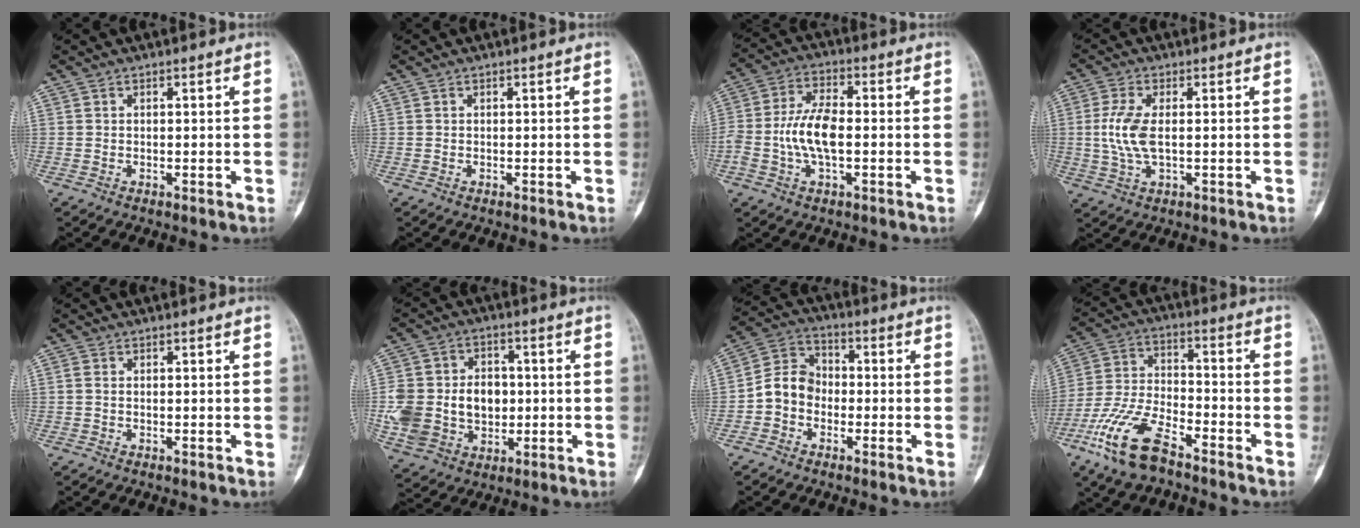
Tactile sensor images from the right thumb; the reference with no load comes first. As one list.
[{"total": 0.0}, {"total": 9.6, "force": [-1.4, 5.0, 8.1], "torque": [-0.161, 0.024, -0.032]}, {"total": 7.3, "force": [0.1, 3.6, 6.3], "torque": [-0.147, -0.003, -0.001]}, {"total": 1.1, "force": [0.0, 0.8, 0.7], "torque": [-0.014, 0.000, -0.004]}, {"total": 17.5, "force": [-0.9, 13.5, 11.0], "torque": [-0.199, 0.014, 0.003]}, {"total": 8.1, "force": [-1.9, 6.9, 3.9], "torque": [-0.049, 0.035, -0.051]}, {"total": 14.1, "force": [-8.9, 5.8, 9.2], "torque": [-0.187, 0.038, -0.179]}]